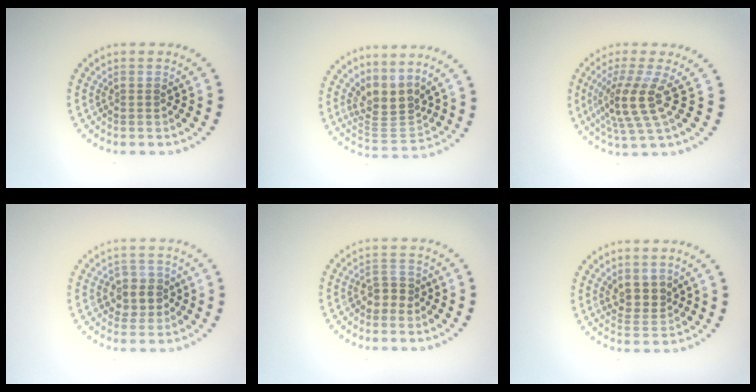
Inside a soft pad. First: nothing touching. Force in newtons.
{"total": 3.5, "press": 2.6, "slide": 2.4}
{"total": 4.2, "press": 3.1, "slide": 2.9}
{"total": 2.6, "press": 2.4, "slide": 0.8}
{"total": 1.9, "press": 1.7, "slide": 0.9}
{"total": 2.4, "press": 2.2, "slide": 1.2}